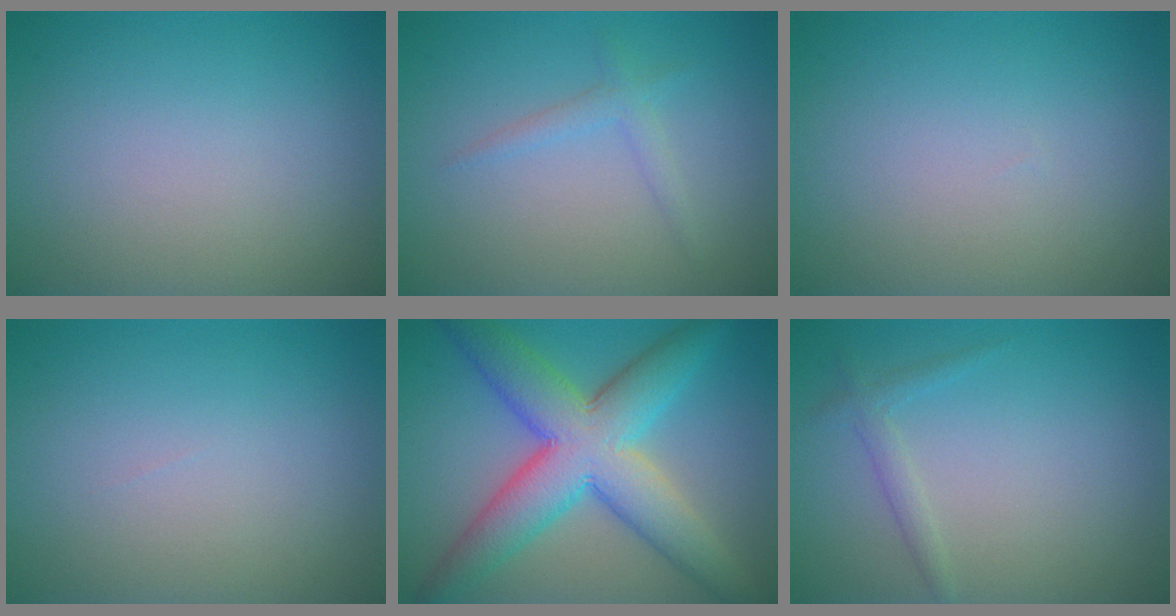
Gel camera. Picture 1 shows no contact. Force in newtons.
{"total": 1.4, "press": 1.4, "slide": 0.0}
{"total": 0.0}
{"total": 0.0}
{"total": 9.7, "press": 9.7, "slide": 0.2}
{"total": 1.4, "press": 1.4, "slide": 0.0}